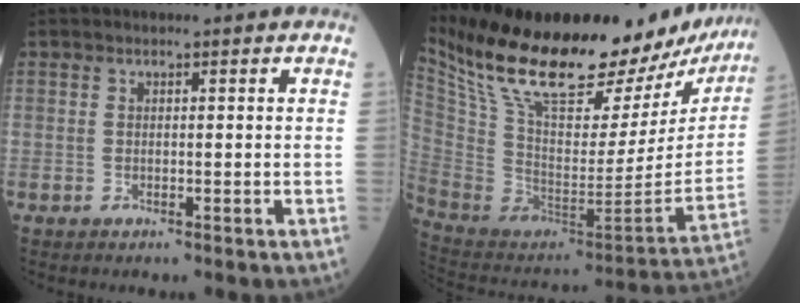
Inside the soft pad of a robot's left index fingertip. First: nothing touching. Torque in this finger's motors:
{"motor_torque": [0.87, -1.15, 0.53, 0.19]}